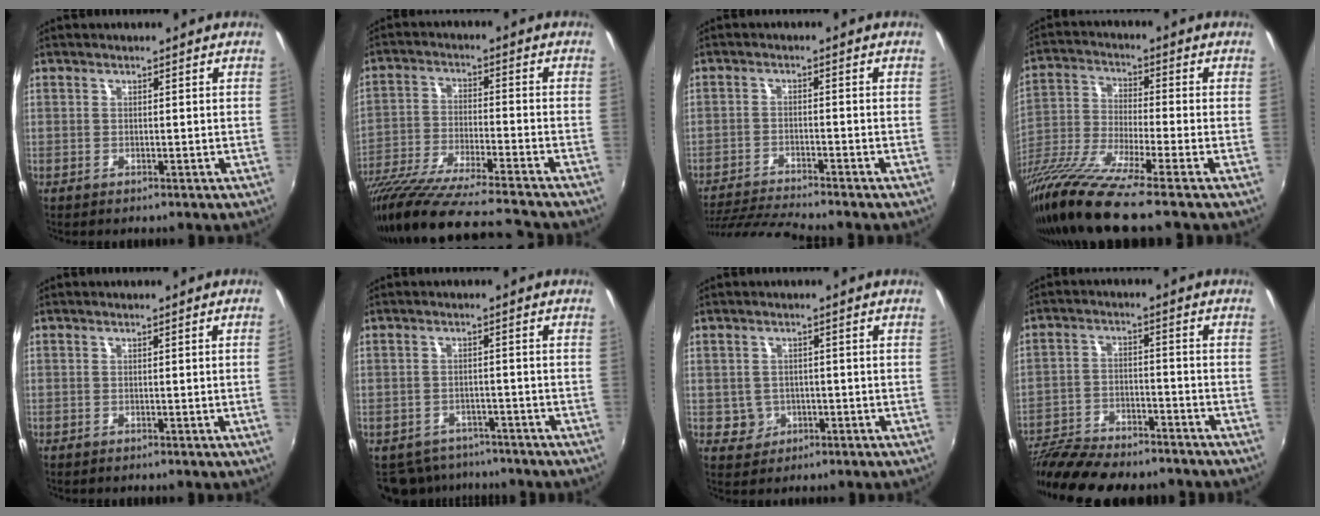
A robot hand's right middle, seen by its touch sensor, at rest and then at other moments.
{"total": 22.0, "force": [-18.8, 0.7, 11.3], "torque": [-0.217, -0.063, -0.320]}
{"total": 8.6, "force": [-8.1, -0.8, 2.7], "torque": [-0.075, -0.017, -0.152]}
{"total": 14.1, "force": [-11.0, -0.7, 8.8], "torque": [-0.182, -0.043, -0.211]}
{"total": 1.3, "force": [0.0, -0.8, 1.0], "torque": [-0.008, -0.009, 0.001]}
{"total": 8.0, "force": [-6.7, 4.0, 1.6], "torque": [-0.049, -0.004, -0.094]}
{"total": 3.5, "force": [-0.8, 3.4, 0.5], "torque": [-0.018, 0.004, -0.006]}
{"total": 16.8, "force": [-14.5, 4.4, 7.3], "torque": [-0.158, -0.023, -0.235]}